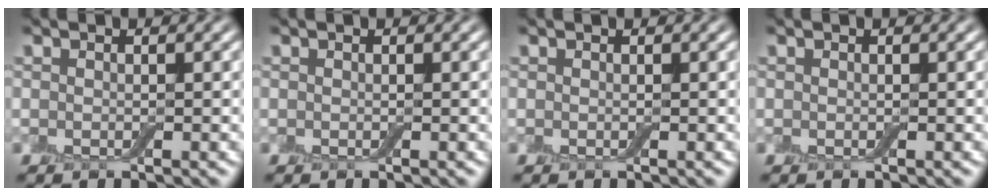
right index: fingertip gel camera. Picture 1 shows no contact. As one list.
[{"total": 0.0}, {"total": 0.0}, {"total": 0.0}]